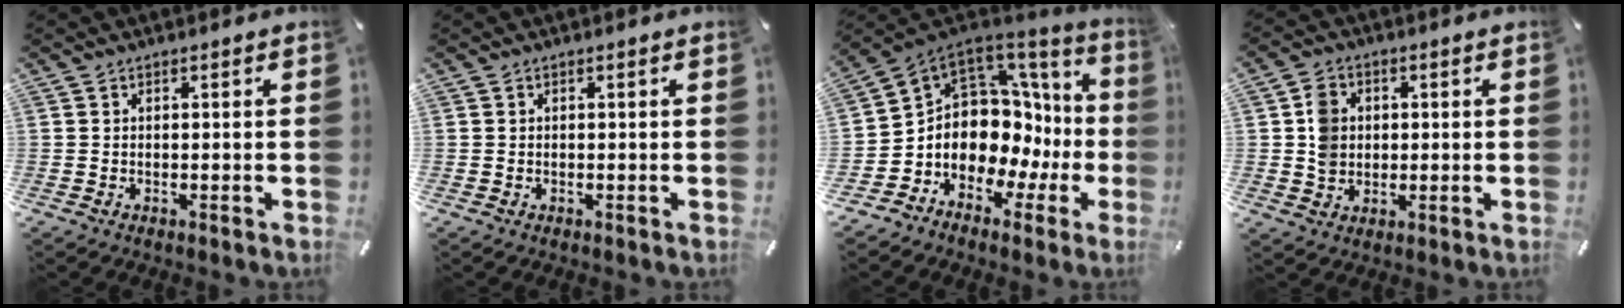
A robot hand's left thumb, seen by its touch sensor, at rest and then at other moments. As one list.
[{"total": 0.0}, {"total": 11.3, "force": [0.5, 9.5, 6.1], "torque": [-0.105, -0.053, 0.017]}, {"total": 5.8, "force": [0.5, 5.3, 2.3], "torque": [-0.028, 0.002, 0.008]}]